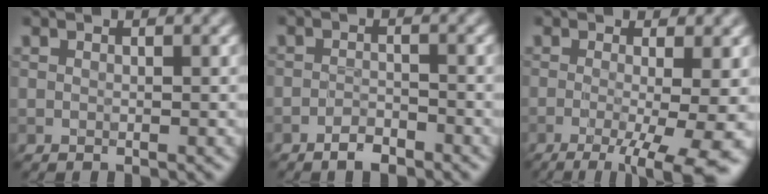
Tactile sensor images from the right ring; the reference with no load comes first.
{"total": 2.0, "force": [-1.6, 0.6, 0.9], "torque": [-0.015, 0.002, -0.033]}
{"total": 8.7, "force": [-2.2, 2.5, 8.0], "torque": [-0.102, -0.016, -0.028]}